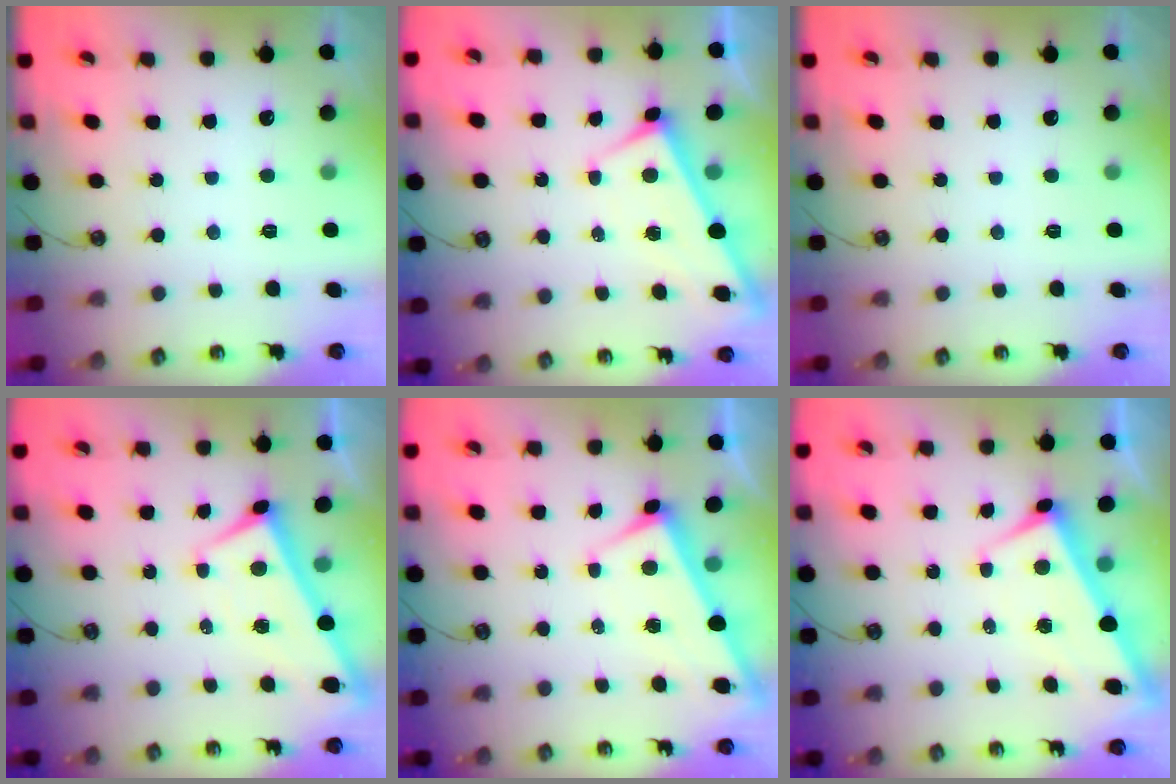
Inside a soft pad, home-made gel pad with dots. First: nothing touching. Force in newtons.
{"total": 2.7, "press": 2.7, "slide": 0.3}
{"total": 0.0}
{"total": 2.3, "press": 2.2, "slide": 0.2}
{"total": 3.2, "press": 3.2, "slide": 0.0}
{"total": 2.6, "press": 2.5, "slide": 0.7}